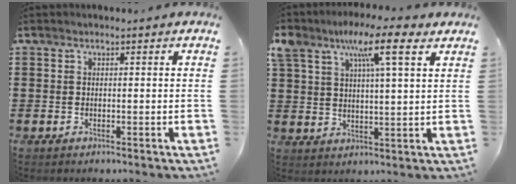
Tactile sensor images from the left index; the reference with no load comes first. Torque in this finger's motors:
{"motor_torque": [1.28, 0.78, 0.91, 0.21]}